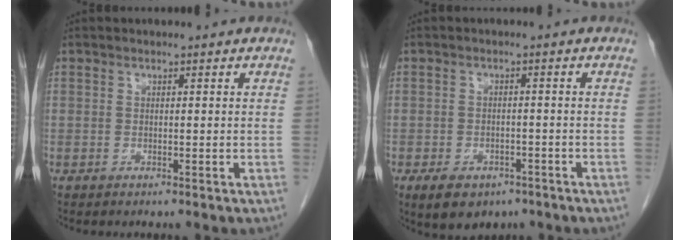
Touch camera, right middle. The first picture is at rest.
{"total": 7.3, "force": [-4.7, 4.3, 3.5], "torque": [-0.053, 0.002, -0.065]}